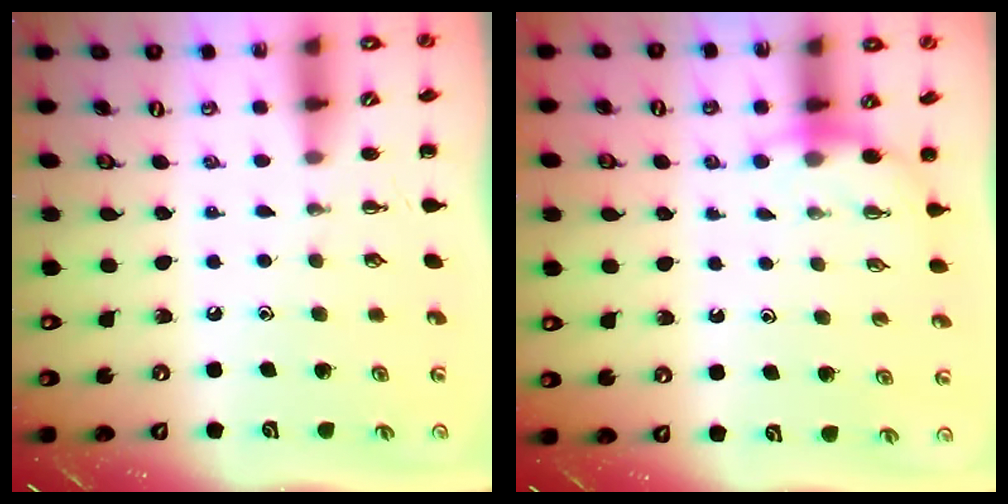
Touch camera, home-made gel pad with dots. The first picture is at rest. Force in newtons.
{"total": 3.0, "press": 2.9, "slide": 0.9}